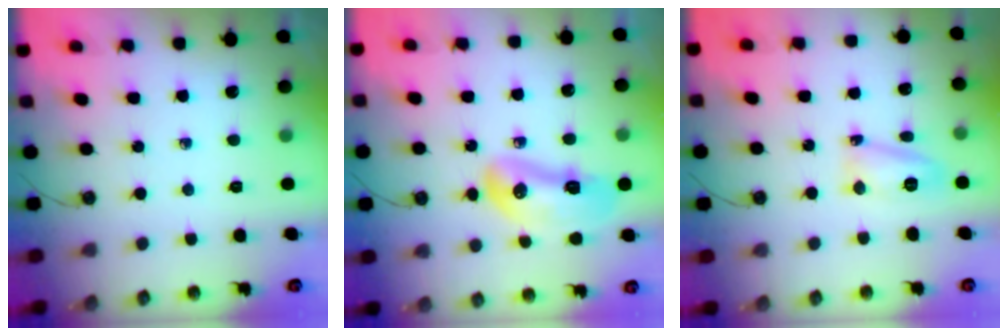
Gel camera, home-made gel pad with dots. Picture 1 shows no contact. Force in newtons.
{"total": 11.8, "press": 11.7, "slide": 1.2}
{"total": 7.9, "press": 7.7, "slide": 1.9}